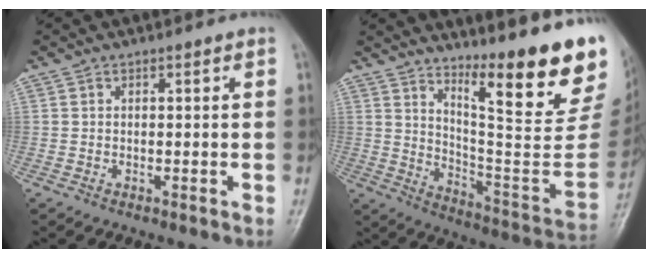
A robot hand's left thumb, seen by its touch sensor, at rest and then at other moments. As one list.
[{"total": 23.7, "force": [15.8, 4.1, 17.2], "torque": [-0.223, -0.111, 0.234]}]